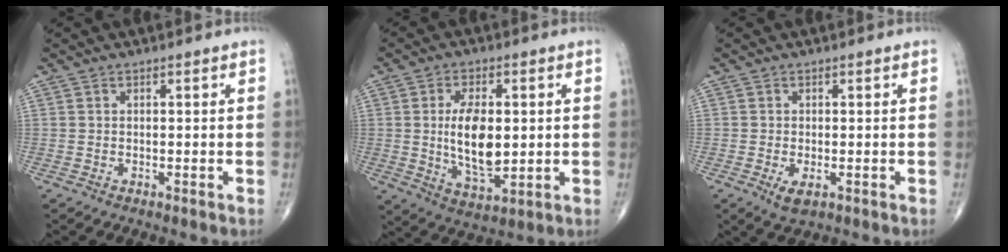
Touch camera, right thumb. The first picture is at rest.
{"total": 11.8, "force": [0.6, 5.9, 10.2], "torque": [-0.168, -0.015, 0.018]}
{"total": 2.8, "force": [-0.9, 1.2, 2.3], "torque": [-0.045, -0.006, -0.013]}